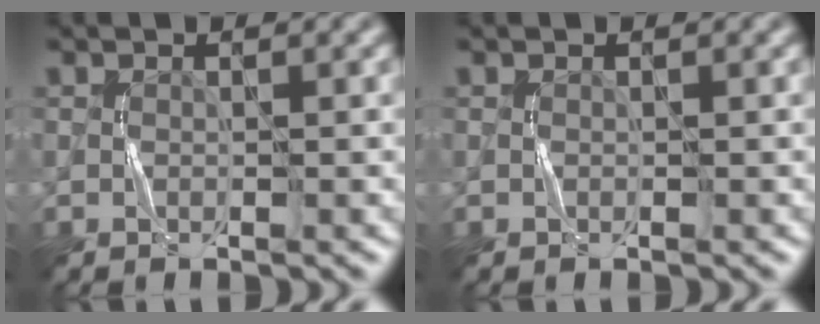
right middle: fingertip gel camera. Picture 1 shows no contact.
{"total": 0.0}